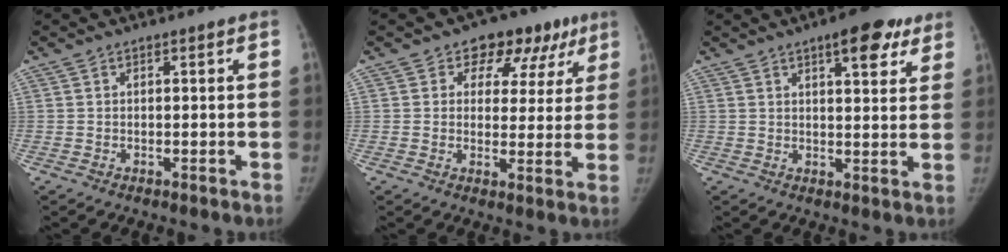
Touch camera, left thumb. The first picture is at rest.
{"total": 10.8, "force": [5.8, 7.9, 4.6], "torque": [0.009, -0.007, 0.065]}
{"total": 9.1, "force": [5.4, 3.4, 6.5], "torque": [-0.058, -0.019, 0.068]}